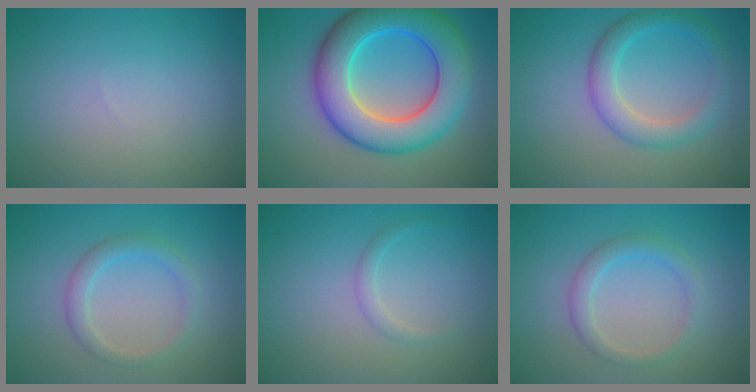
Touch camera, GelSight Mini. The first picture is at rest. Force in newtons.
{"total": 10.5, "press": 10.5, "slide": 0.0}
{"total": 3.7, "press": 3.7, "slide": 0.1}
{"total": 2.2, "press": 2.2, "slide": 0.1}
{"total": 1.0, "press": 1.0, "slide": 0.1}
{"total": 2.2, "press": 2.2, "slide": 0.1}